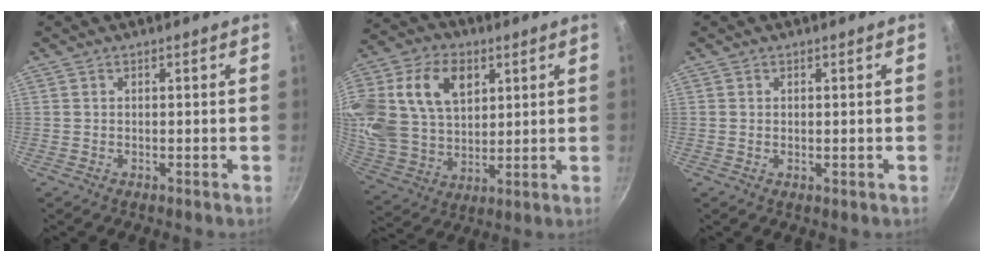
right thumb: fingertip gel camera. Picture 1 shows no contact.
{"total": 25.1, "force": [8.6, 17.5, 15.8], "torque": [-0.342, 0.018, 0.163]}
{"total": 0.6, "force": [0.1, 0.3, 0.4], "torque": [-0.005, -0.003, 0.001]}